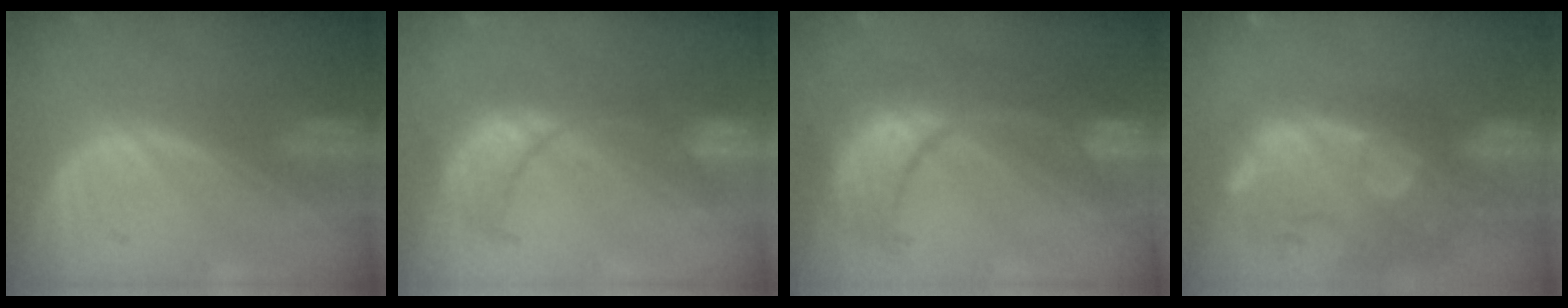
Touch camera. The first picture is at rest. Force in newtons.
{"total": 8.0, "press": 7.8, "slide": 1.6}
{"total": 10.3, "press": 10.3, "slide": 1.1}
{"total": 14.5, "press": 11.7, "slide": 8.5}